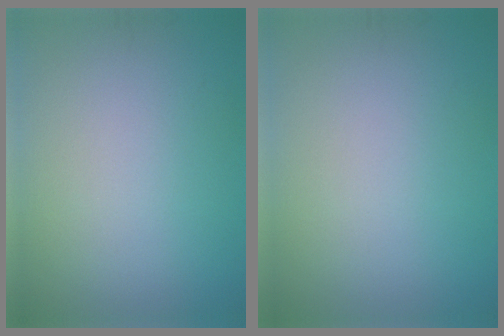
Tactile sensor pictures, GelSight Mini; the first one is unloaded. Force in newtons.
{"total": 0.0}